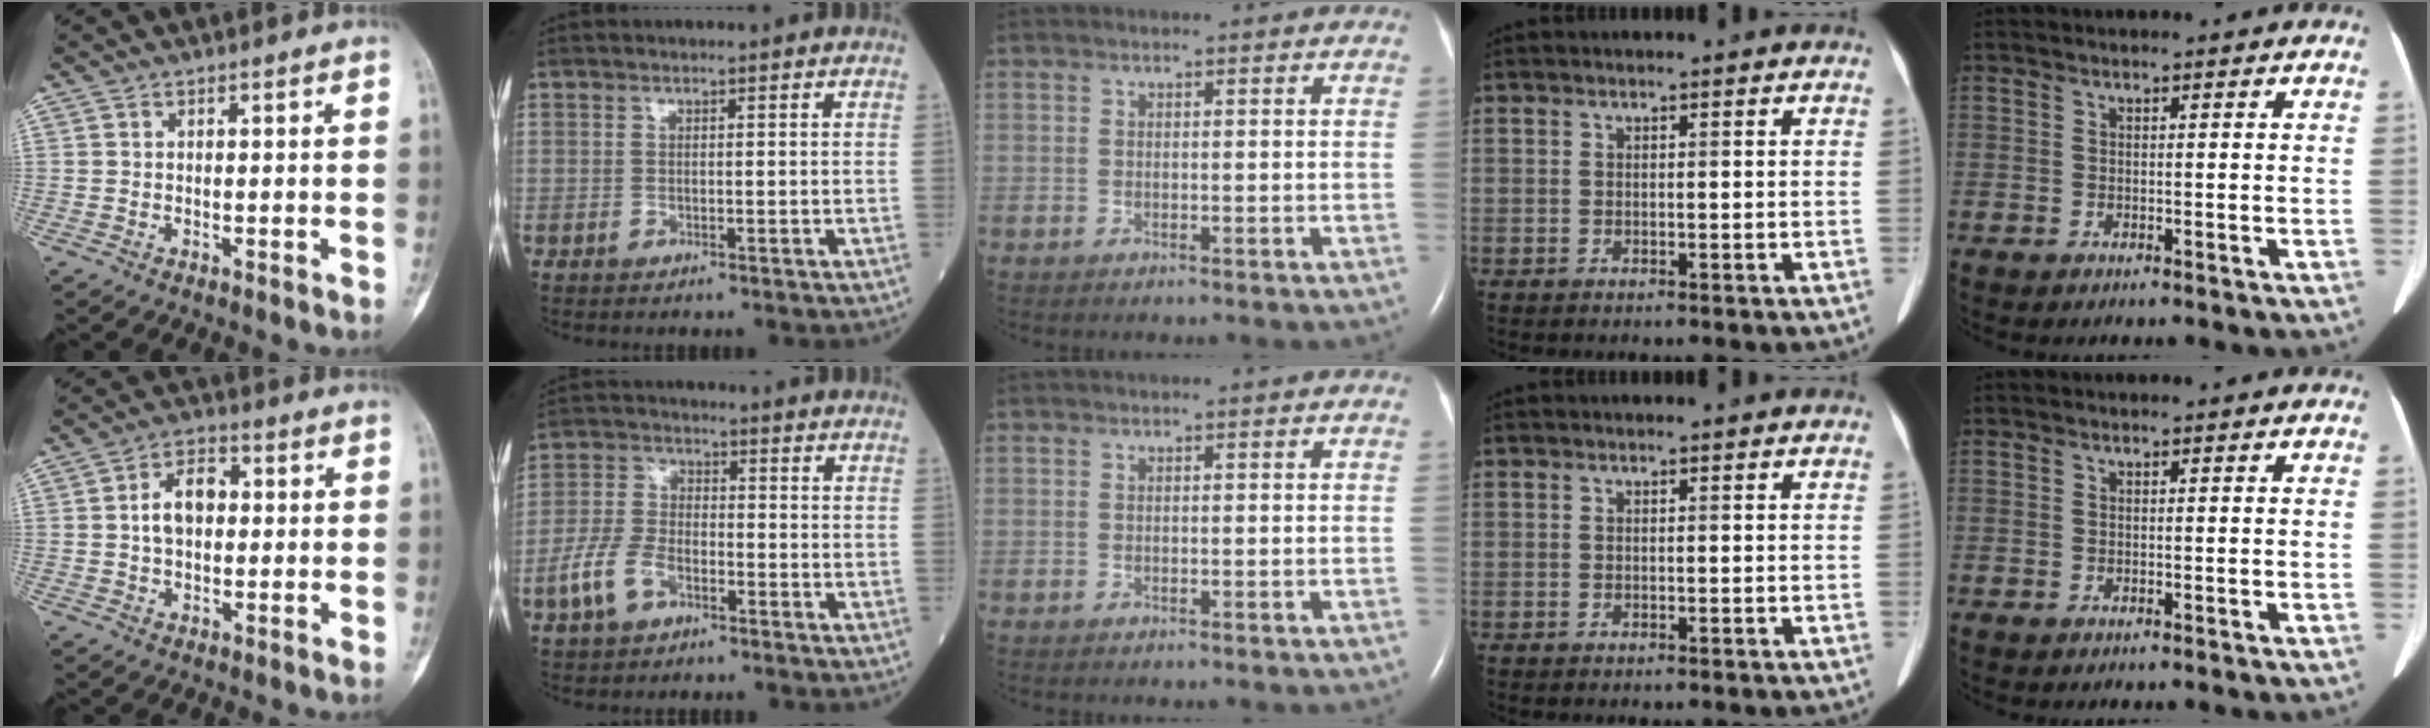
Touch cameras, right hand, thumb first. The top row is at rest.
{"thumb": {"total": 7.2, "force": [0.6, 4.9, 5.3], "torque": [-0.074, 0.020, 0.005]}, "index": {"total": 7.0, "force": [-3.5, 3.8, 4.6], "torque": [-0.110, 0.008, -0.072]}}